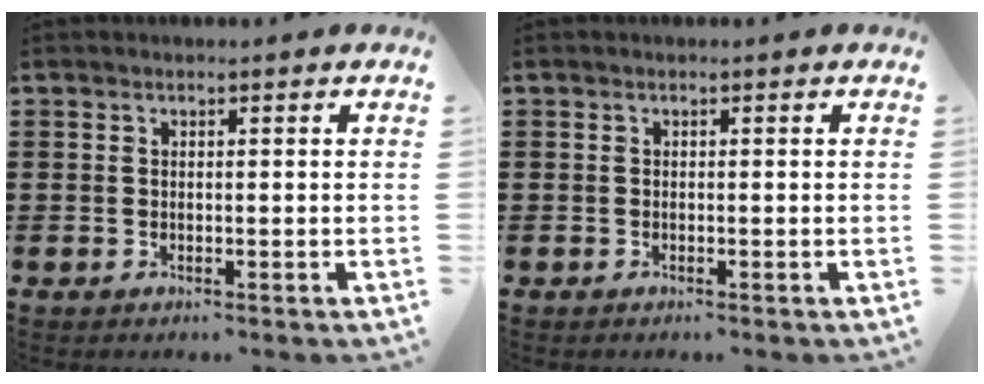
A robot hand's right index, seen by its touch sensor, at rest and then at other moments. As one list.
[{"total": 0.0}]